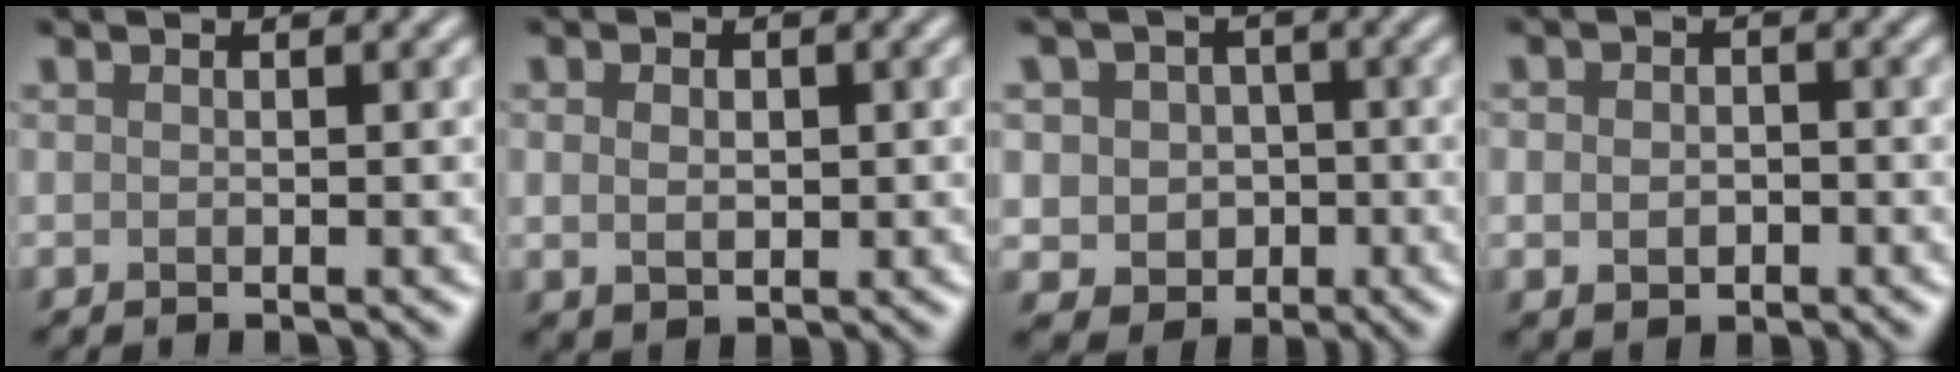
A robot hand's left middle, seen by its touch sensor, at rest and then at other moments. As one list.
[{"total": 2.2, "force": [0.2, 1.6, 1.5], "torque": [-0.026, 0.001, 0.008]}, {"total": 4.7, "force": [0.0, 4.4, 1.8], "torque": [-0.016, 0.013, -0.021]}, {"total": 2.4, "force": [-0.4, 1.9, 1.4], "torque": [-0.012, -0.007, -0.008]}]